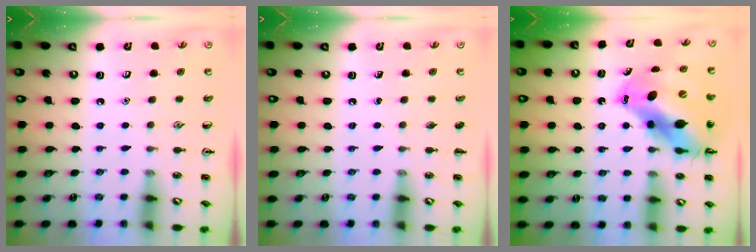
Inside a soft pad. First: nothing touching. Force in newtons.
{"total": 0.0}
{"total": 14.9, "press": 14.2, "slide": 4.6}